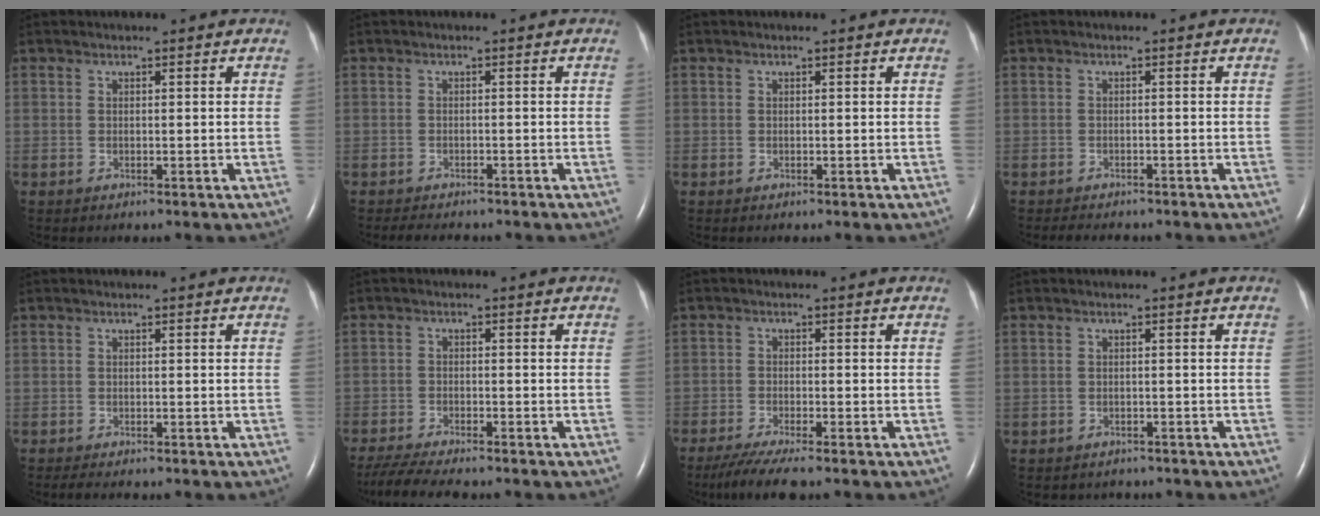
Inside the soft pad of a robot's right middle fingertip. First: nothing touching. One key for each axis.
{"total": 3.9, "fx": -3.4, "fy": 1.2, "fz": 1.6, "tx": -0.028, "ty": -0.009, "tz": -0.043}
{"total": 0.0}
{"total": 3.7, "fx": -3.2, "fy": 1.2, "fz": 1.5, "tx": -0.026, "ty": -0.008, "tz": -0.039}
{"total": 1.4, "fx": -1.2, "fy": 0.1, "fz": 0.6, "tx": -0.019, "ty": -0.008, "tz": -0.021}
{"total": 8.5, "fx": -7.5, "fy": 0.7, "fz": 4.0, "tx": -0.069, "ty": -0.024, "tz": -0.125}
{"total": 5.8, "fx": -4.7, "fy": 0.0, "fz": 3.4, "tx": -0.059, "ty": -0.016, "tz": -0.081}
{"total": 2.6, "fx": -2.3, "fy": 1.3, "fz": 0.0, "tx": -0.010, "ty": 0.004, "tz": -0.031}